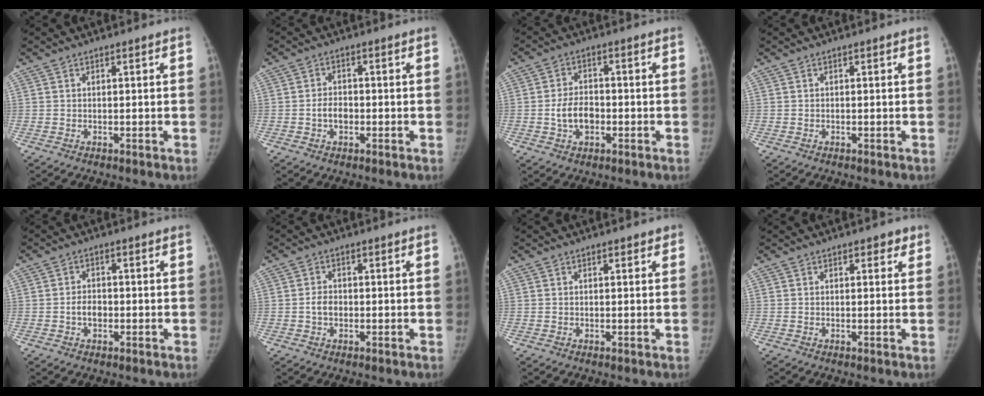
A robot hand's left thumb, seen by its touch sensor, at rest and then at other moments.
{"total": 3.2, "force": [-1.0, 2.2, 2.1], "torque": [-0.024, 0.011, -0.020]}
{"total": 5.9, "force": [-1.6, 3.9, 4.0], "torque": [-0.060, 0.017, -0.029]}
{"total": 0.0}
{"total": 2.9, "force": [-0.8, 2.0, 1.8], "torque": [-0.020, 0.010, -0.018]}
{"total": 2.5, "force": [-0.5, 1.9, 1.5], "torque": [-0.020, 0.009, -0.012]}
{"total": 1.0, "force": [0.6, 0.5, 0.6], "torque": [-0.001, -0.001, 0.005]}
{"total": 1.9, "force": [1.1, 1.1, 1.1], "torque": [0.003, -0.002, 0.011]}